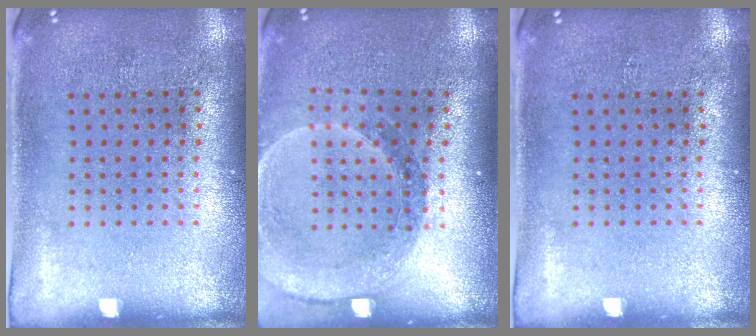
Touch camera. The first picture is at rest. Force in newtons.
{"total": 1.6, "press": 1.6, "slide": 0.1}
{"total": 0.0}